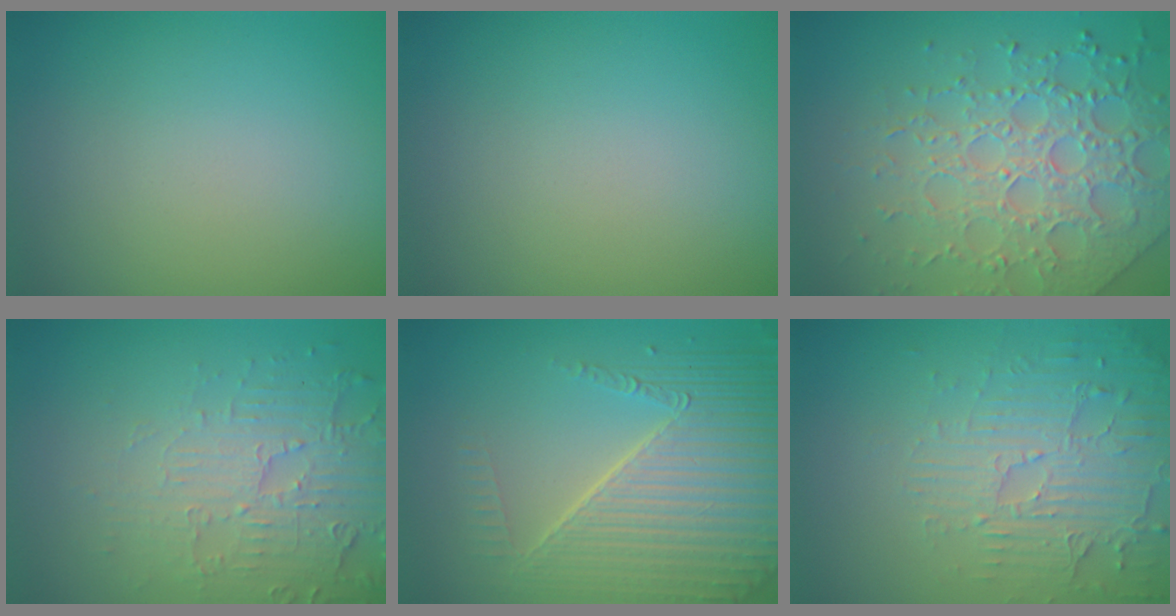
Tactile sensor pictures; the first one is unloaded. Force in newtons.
{"total": 0.0}
{"total": 7.0, "press": 5.5, "slide": 4.3}
{"total": 5.5, "press": 3.6, "slide": 4.1}
{"total": 8.6, "press": 5.7, "slide": 6.5}
{"total": 4.8, "press": 3.3, "slide": 3.4}